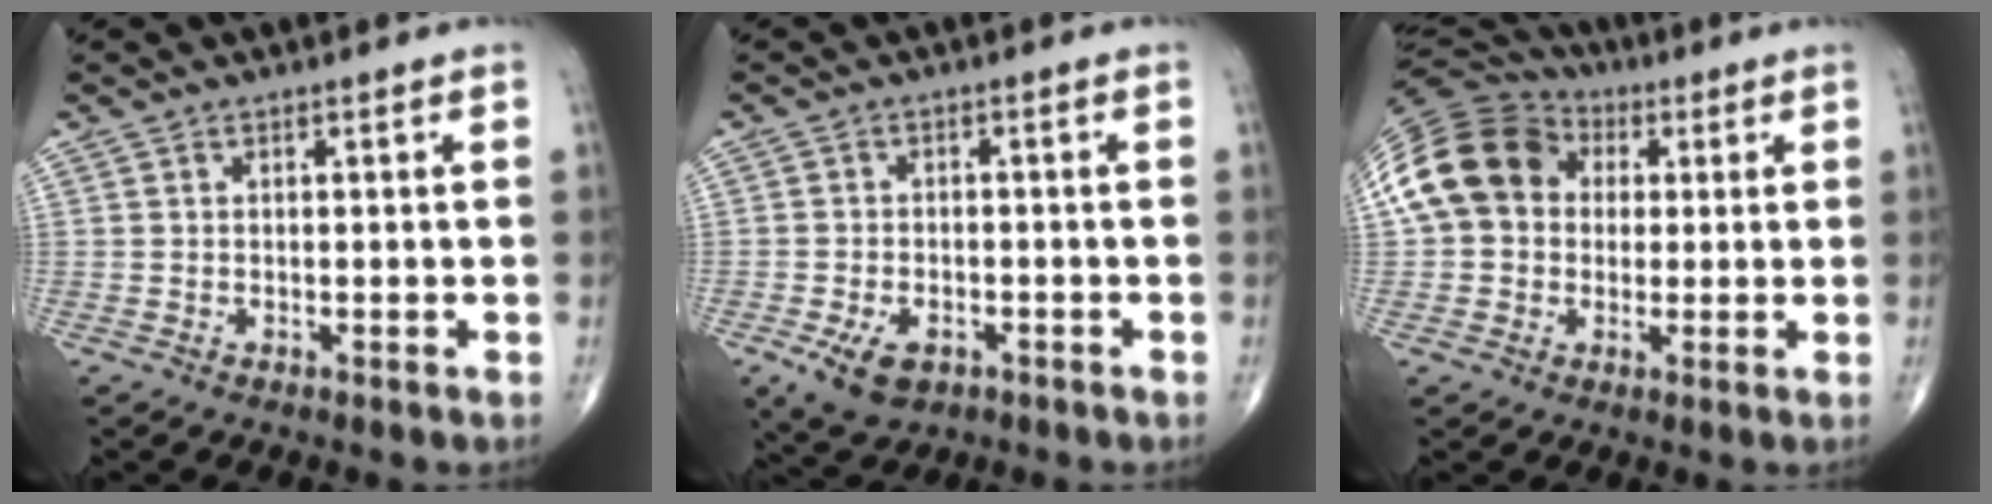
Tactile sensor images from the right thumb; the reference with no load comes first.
{"total": 6.7, "force": [-3.1, 4.1, 4.2], "torque": [-0.074, 0.004, -0.046]}
{"total": 16.0, "force": [2.8, 13.0, 8.9], "torque": [-0.165, 0.036, 0.043]}